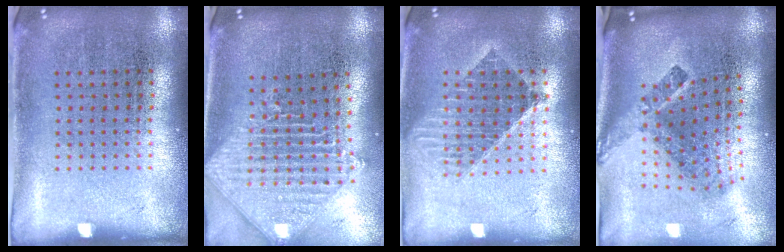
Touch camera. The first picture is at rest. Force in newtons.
{"total": 2.3, "press": 1.8, "slide": 1.4}
{"total": 1.5, "press": 1.3, "slide": 0.8}
{"total": 2.6, "press": 1.6, "slide": 2.1}